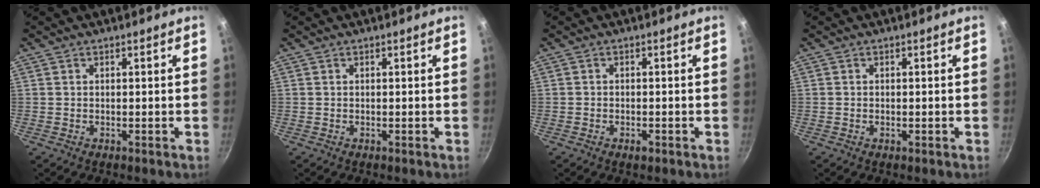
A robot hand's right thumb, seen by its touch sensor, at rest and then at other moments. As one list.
[{"total": 0.0}, {"total": 1.5, "force": [-0.9, 0.8, 0.9], "torque": [-0.017, 0.005, -0.015]}, {"total": 0.7, "force": [-0.2, 0.4, 0.5], "torque": [-0.009, 0.002, -0.004]}]